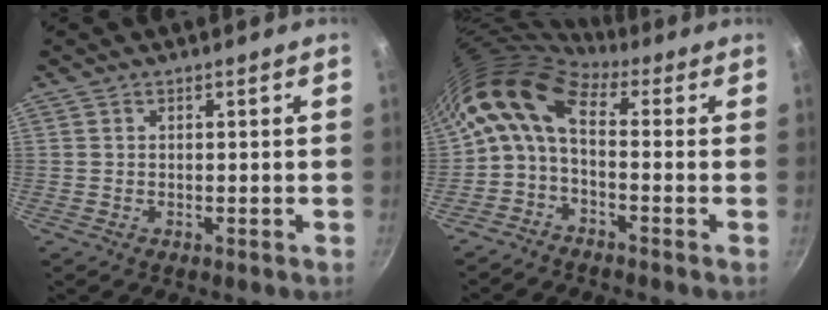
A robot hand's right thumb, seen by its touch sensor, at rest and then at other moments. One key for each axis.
{"total": 10.4, "fx": 0.9, "fy": 5.5, "fz": 8.8, "tx": -0.177, "ty": 0.026, "tz": -0.002}